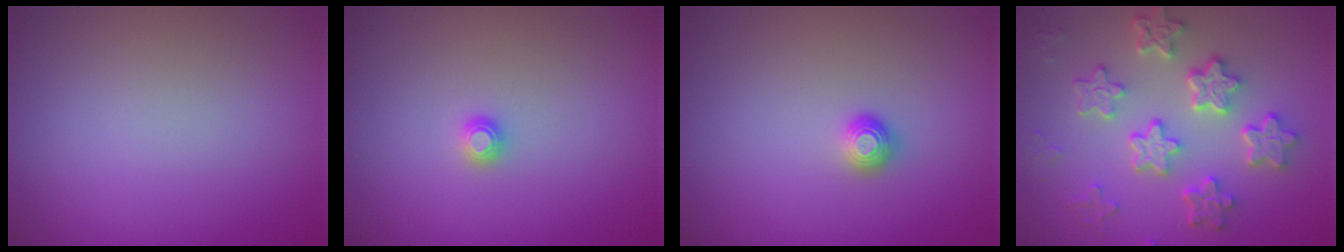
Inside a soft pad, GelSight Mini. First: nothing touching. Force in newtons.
{"total": 1.0, "press": 1.0, "slide": 0.1}
{"total": 1.1, "press": 1.0, "slide": 0.4}
{"total": 5.8, "press": 4.7, "slide": 3.4}